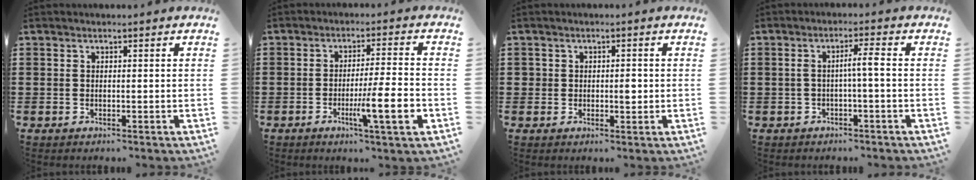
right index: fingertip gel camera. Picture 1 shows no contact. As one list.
[{"total": 9.0, "force": [-3.1, 0.7, 8.4], "torque": [-0.134, -0.004, -0.050]}, {"total": 2.1, "force": [0.0, 1.3, 1.6], "torque": [-0.024, 0.002, -0.004]}, {"total": 3.2, "force": [-0.5, -0.1, 3.1], "torque": [-0.058, 0.000, -0.013]}]